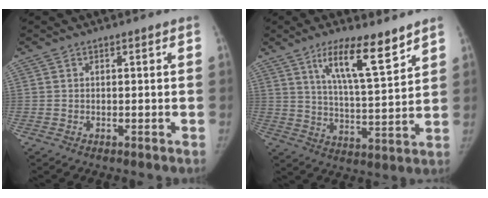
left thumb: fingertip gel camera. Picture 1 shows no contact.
{"total": 12.2, "force": [7.9, 2.6, 8.8], "torque": [-0.137, -0.050, 0.140]}